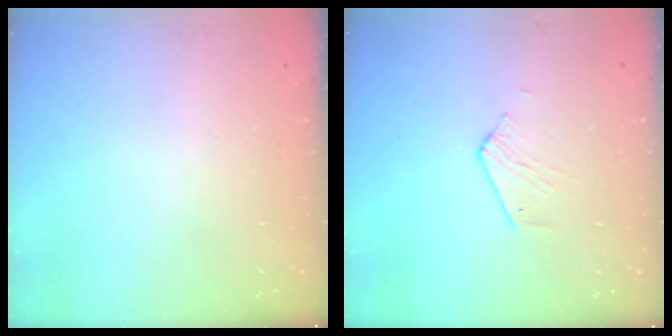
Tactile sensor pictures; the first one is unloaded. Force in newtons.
{"total": 2.8, "press": 2.8, "slide": 0.4}